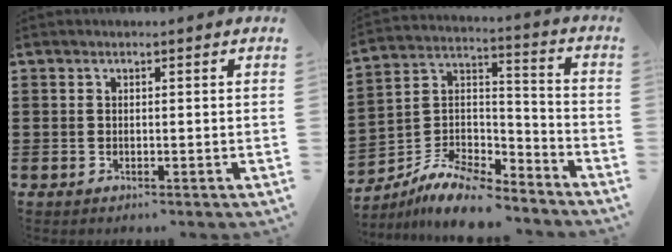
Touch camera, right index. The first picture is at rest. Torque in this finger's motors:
{"motor_torque": [-0.41, 0.57, 0.21, 0.04]}